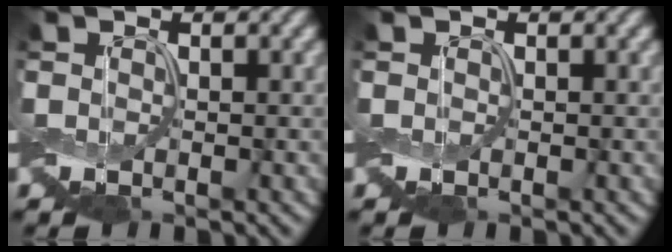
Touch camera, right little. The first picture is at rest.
{"total": 0.0}